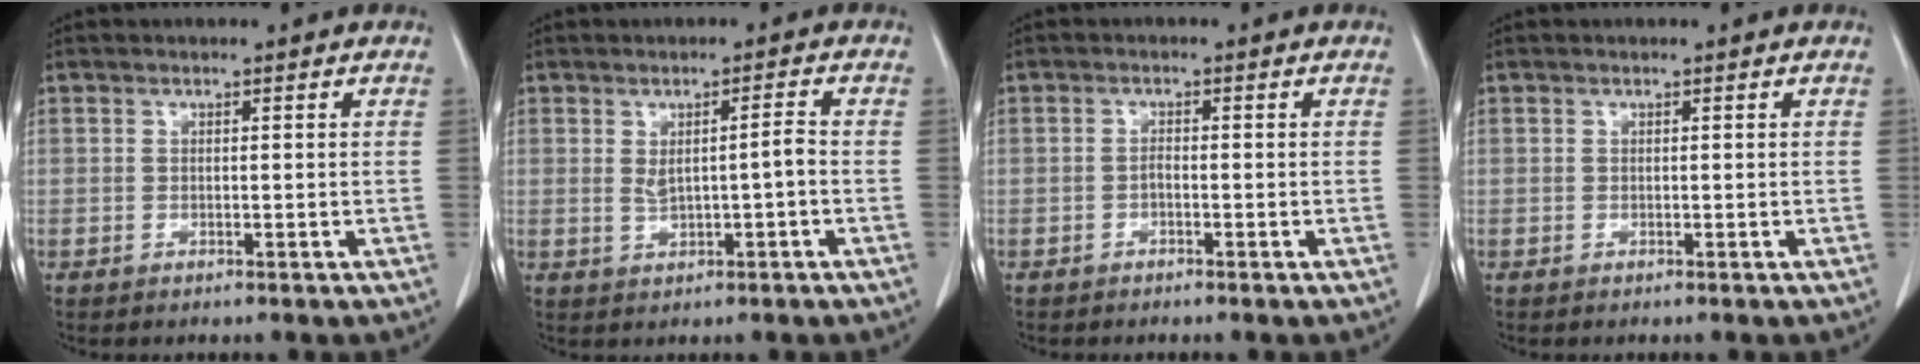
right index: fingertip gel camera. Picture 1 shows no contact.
{"total": 3.7, "force": [-0.1, 0.7, 3.6], "torque": [-0.062, 0.007, 0.005]}
{"total": 0.9, "force": [-0.5, 0.3, 0.7], "torque": [-0.012, 0.002, -0.012]}
{"total": 0.0}